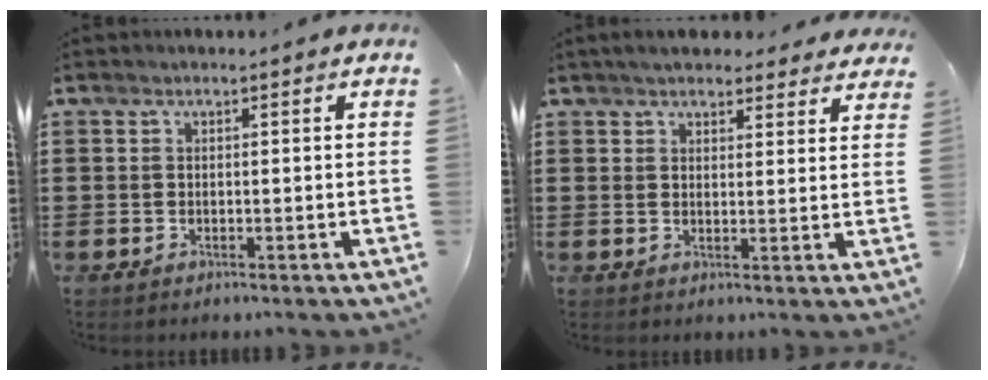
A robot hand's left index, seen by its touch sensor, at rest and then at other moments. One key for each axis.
{"total": 3.8, "fx": 3.6, "fy": 1.0, "fz": 1.0, "tx": -0.029, "ty": -0.006, "tz": 0.067}